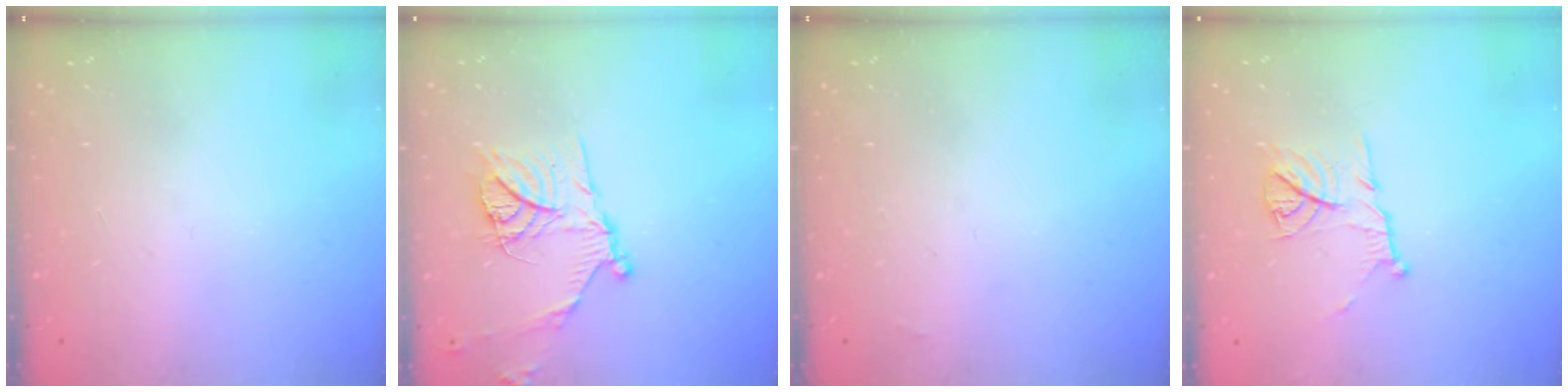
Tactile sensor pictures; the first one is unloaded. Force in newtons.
{"total": 15.6, "press": 15.5, "slide": 1.4}
{"total": 1.3, "press": 1.3, "slide": 0.2}
{"total": 10.3, "press": 10.3, "slide": 0.1}